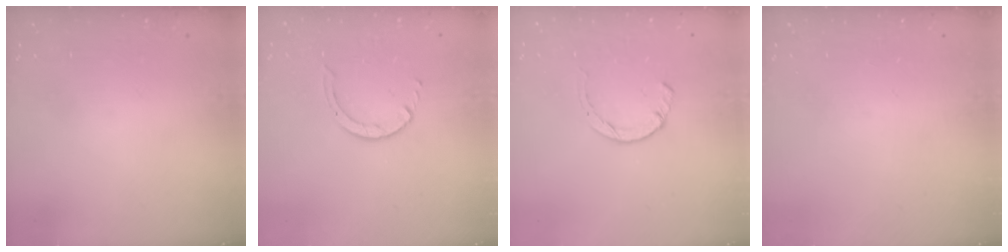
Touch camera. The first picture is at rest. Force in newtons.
{"total": 2.5, "press": 2.4, "slide": 0.3}
{"total": 2.3, "press": 2.3, "slide": 0.5}
{"total": 0.0}